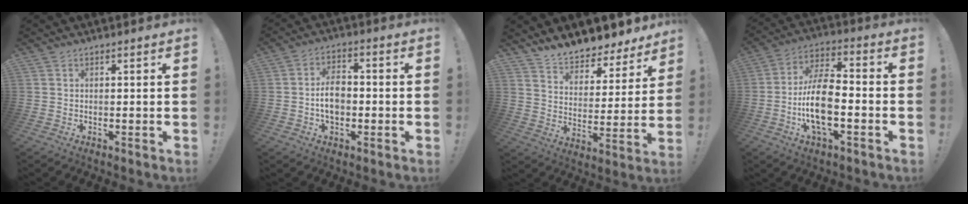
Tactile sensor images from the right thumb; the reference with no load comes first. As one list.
[{"total": 7.5, "force": [-1.3, 5.2, 5.3], "torque": [-0.081, 0.009, -0.027]}, {"total": 9.6, "force": [9.1, 2.7, 1.5], "torque": [-0.041, -0.082, 0.167]}, {"total": 15.2, "force": [-3.8, 7.1, 12.9], "torque": [-0.252, 0.010, -0.068]}]